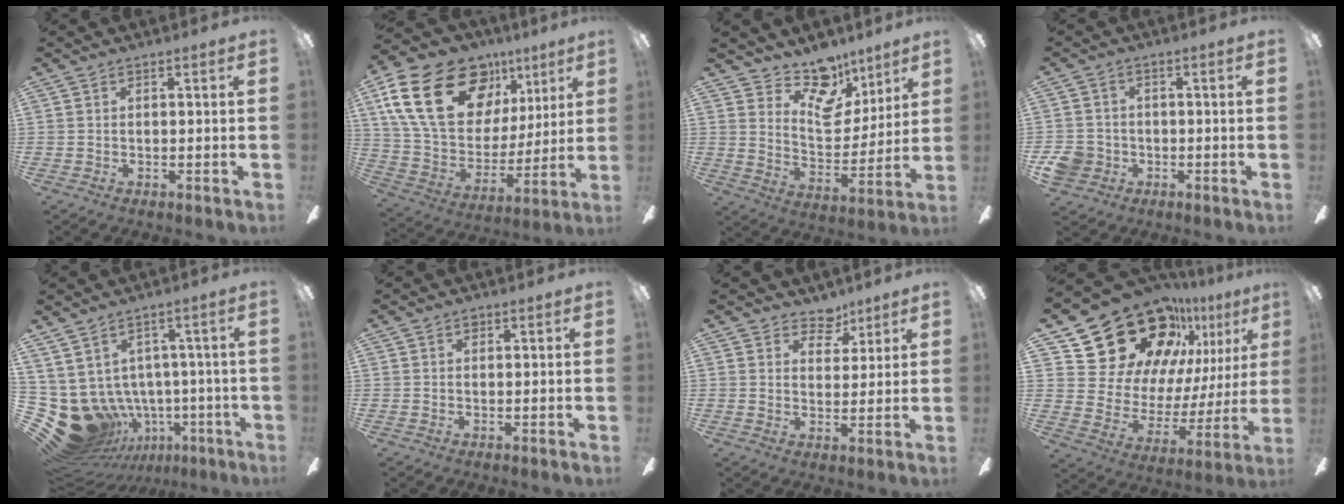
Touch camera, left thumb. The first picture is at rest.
{"total": 26.0, "force": [13.1, 16.3, 15.5], "torque": [-0.291, -0.056, 0.242]}
{"total": 14.1, "force": [10.3, 7.7, 5.8], "torque": [-0.089, -0.073, 0.192]}
{"total": 6.4, "force": [-2.0, 5.7, 2.3], "torque": [-0.059, 0.014, -0.038]}
{"total": 13.5, "force": [-2.5, 11.7, 6.3], "torque": [-0.178, -0.008, -0.010]}
{"total": 1.0, "force": [0.5, 0.7, 0.5], "torque": [-0.003, -0.001, 0.008]}
{"total": 6.0, "force": [4.5, 3.7, 1.4], "torque": [-0.014, -0.026, 0.078]}
{"total": 26.5, "force": [18.8, 15.4, 10.8], "torque": [-0.165, -0.127, 0.360]}